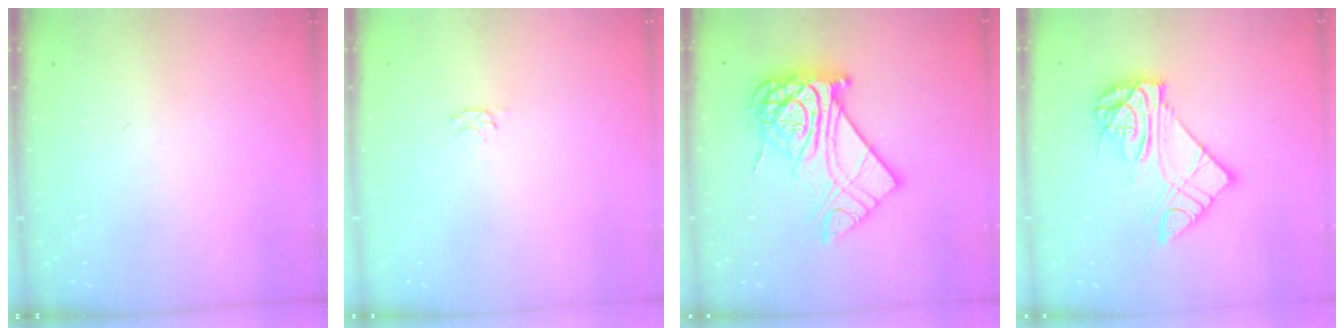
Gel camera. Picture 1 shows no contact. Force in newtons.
{"total": 2.8, "press": 2.7, "slide": 0.5}
{"total": 20.2, "press": 20.1, "slide": 1.9}
{"total": 13.6, "press": 13.6, "slide": 1.1}